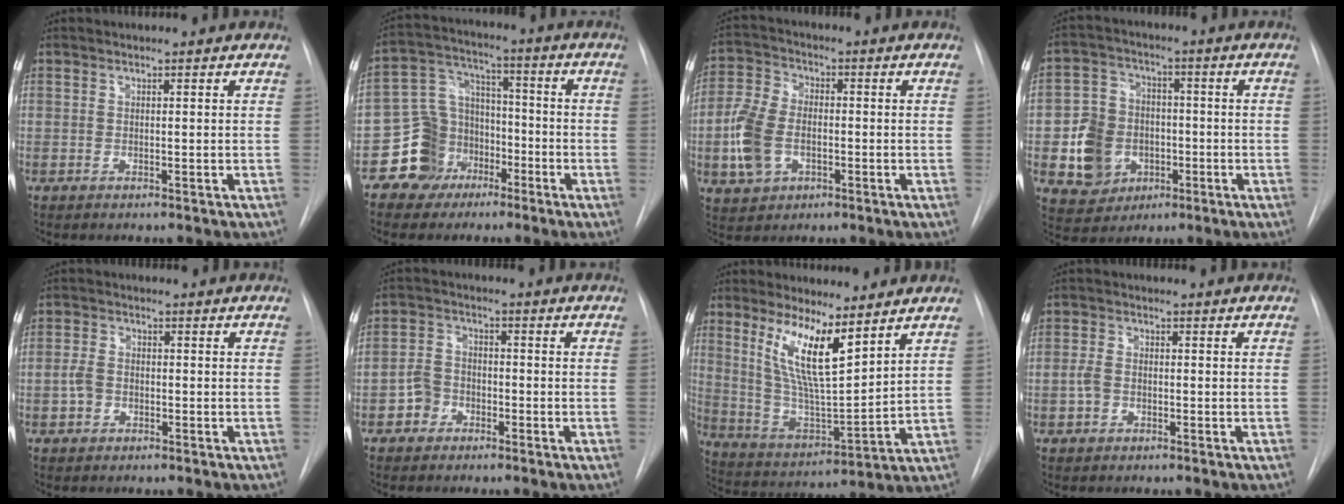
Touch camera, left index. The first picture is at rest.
{"total": 9.7, "force": [-5.1, 8.2, 1.4], "torque": [-0.021, 0.045, -0.080]}
{"total": 9.3, "force": [-2.2, 6.4, 6.4], "torque": [-0.160, 0.013, -0.040]}
{"total": 10.1, "force": [-2.4, 8.9, 4.0], "torque": [-0.090, 0.021, -0.030]}
{"total": 3.0, "force": [-1.0, 2.4, 1.5], "torque": [-0.036, 0.008, -0.017]}
{"total": 4.4, "force": [-2.2, 3.6, 1.3], "torque": [-0.026, 0.017, -0.042]}
{"total": 11.9, "force": [6.7, 2.4, 9.6], "torque": [-0.184, -0.009, 0.134]}
{"total": 2.6, "force": [-0.8, 2.0, 1.4], "torque": [-0.035, 0.007, -0.015]}